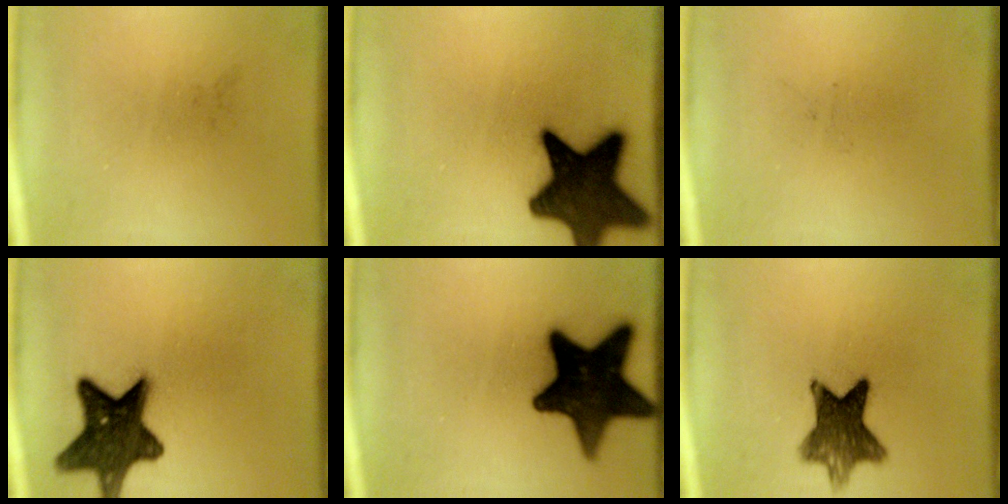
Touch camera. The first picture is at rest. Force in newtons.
{"total": 17.2}
{"total": 0.0}
{"total": 14.4}
{"total": 19.1}
{"total": 9.9}